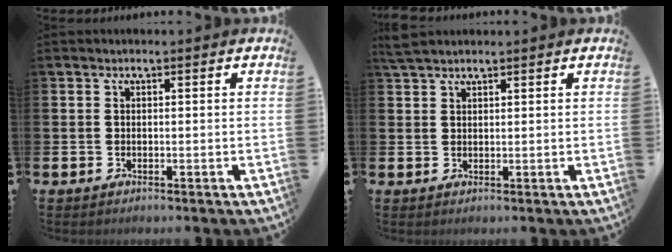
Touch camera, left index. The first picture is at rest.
{"total": 2.5, "force": [2.2, 0.7, 0.8], "torque": [-0.018, 0.001, 0.040]}